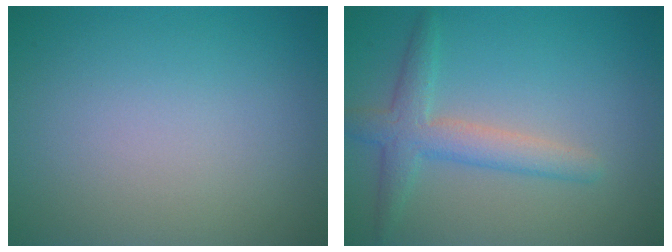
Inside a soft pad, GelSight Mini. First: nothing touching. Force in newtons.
{"total": 3.4, "press": 3.4, "slide": 0.1}